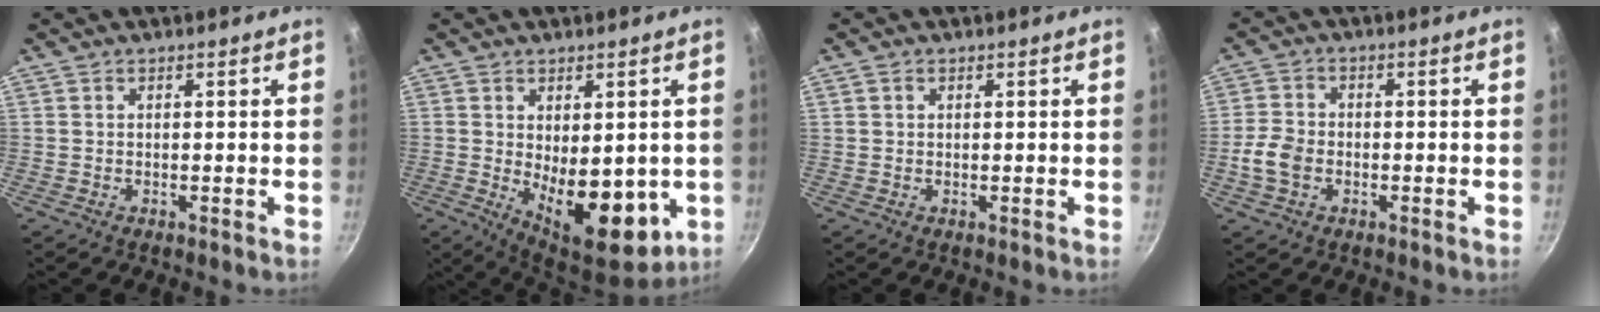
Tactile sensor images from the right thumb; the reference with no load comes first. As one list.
[{"total": 14.2, "force": [-1.8, 7.4, 12.0], "torque": [-0.141, -0.030, -0.009]}, {"total": 1.1, "force": [0.4, 0.9, 0.4], "torque": [-0.006, 0.003, 0.006]}, {"total": 5.4, "force": [-1.6, 4.0, 3.3], "torque": [-0.062, 0.014, -0.035]}]